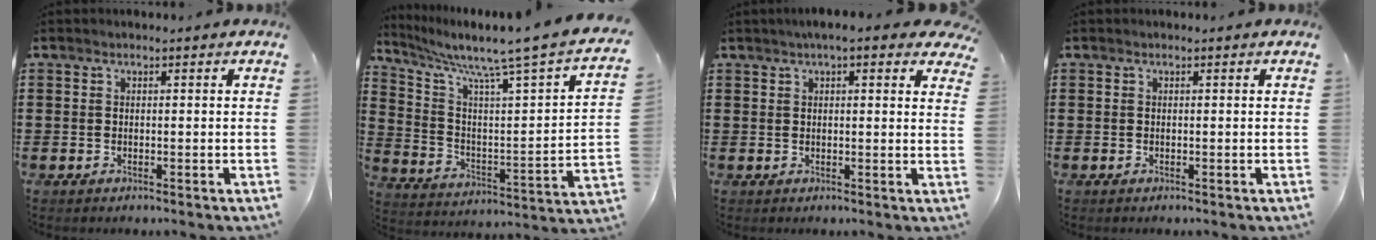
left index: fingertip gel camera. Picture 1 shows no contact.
{"total": 7.1, "force": [5.9, -0.2, 4.0], "torque": [-0.096, -0.058, 0.086]}
{"total": 3.5, "force": [2.7, 0.5, 2.3], "torque": [-0.053, 0.005, 0.048]}
{"total": 0.0}